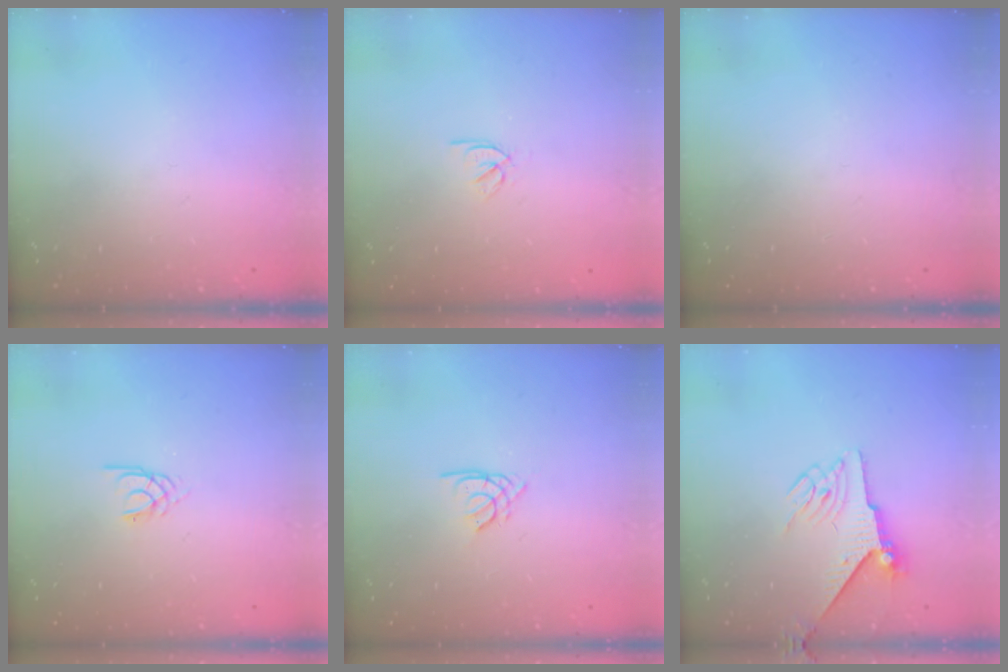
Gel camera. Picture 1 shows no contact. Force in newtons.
{"total": 2.5, "press": 2.4, "slide": 0.7}
{"total": 0.0}
{"total": 1.7, "press": 1.7, "slide": 0.3}
{"total": 1.4, "press": 1.4, "slide": 0.3}
{"total": 6.0, "press": 5.9, "slide": 1.0}